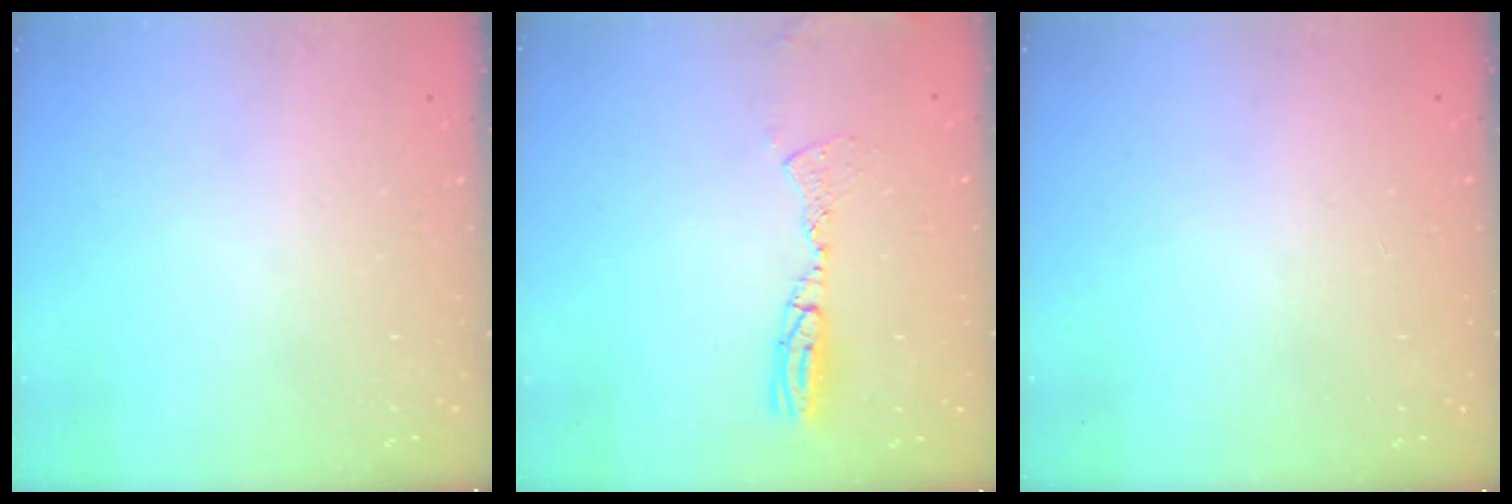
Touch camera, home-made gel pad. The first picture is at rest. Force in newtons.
{"total": 9.2, "press": 8.9, "slide": 2.5}
{"total": 0.0}